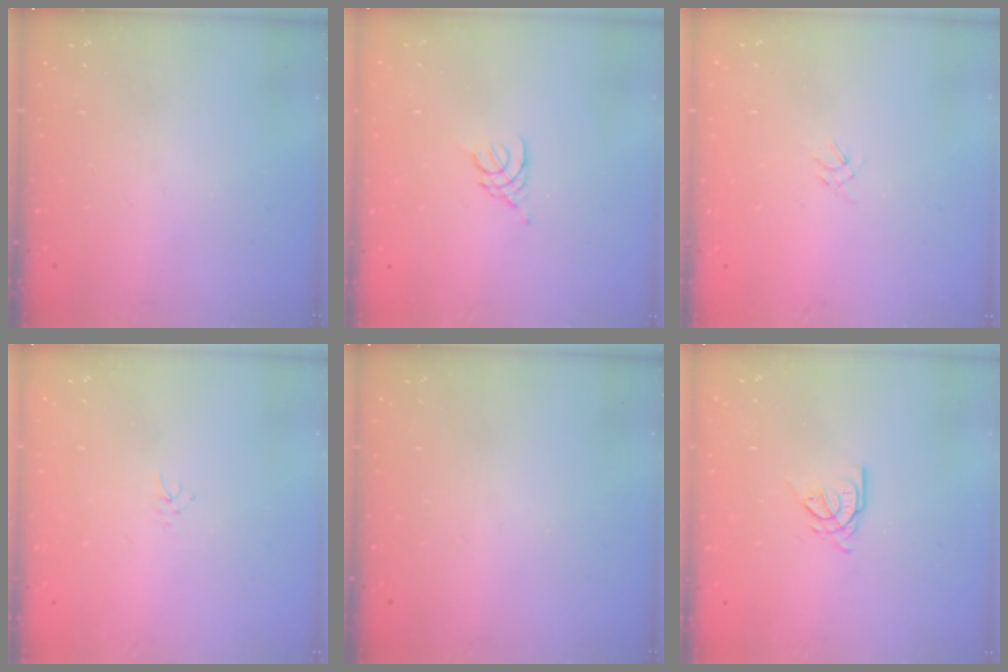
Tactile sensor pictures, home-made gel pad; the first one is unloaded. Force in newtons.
{"total": 2.9, "press": 2.8, "slide": 0.6}
{"total": 1.2, "press": 1.1, "slide": 0.5}
{"total": 2.0, "press": 2.0, "slide": 0.3}
{"total": 0.0}
{"total": 4.2, "press": 4.1, "slide": 0.4}